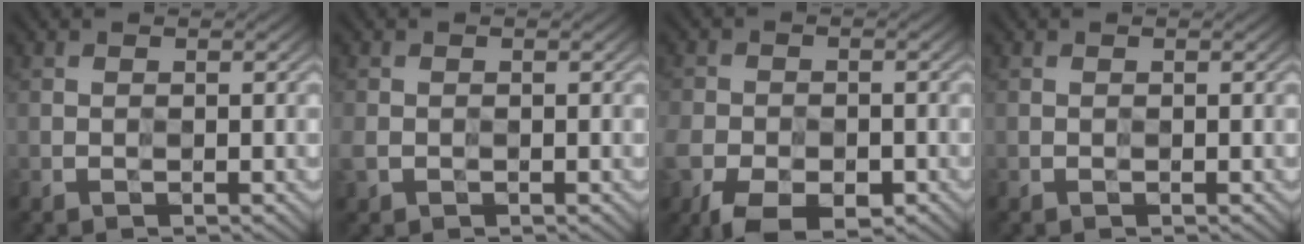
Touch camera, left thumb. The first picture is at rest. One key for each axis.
{"total": 2.5, "fx": -0.5, "fy": 1.9, "fz": 1.4, "tx": -0.047, "ty": -0.005, "tz": -0.015}
{"total": 7.4, "fx": -4.5, "fy": 4.3, "fz": 4.0, "tx": -0.095, "ty": -0.020, "tz": -0.077}
{"total": 0.0}